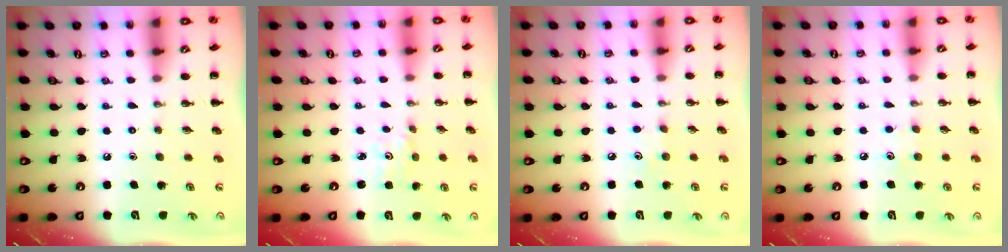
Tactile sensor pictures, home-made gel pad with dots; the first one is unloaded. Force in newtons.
{"total": 1.2, "press": 1.1, "slide": 0.4}
{"total": 5.4, "press": 5.2, "slide": 1.7}
{"total": 4.2, "press": 4.1, "slide": 1.1}